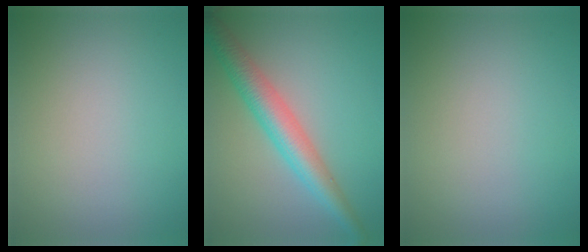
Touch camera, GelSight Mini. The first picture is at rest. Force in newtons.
{"total": 4.9, "press": 4.9, "slide": 0.1}
{"total": 0.0}